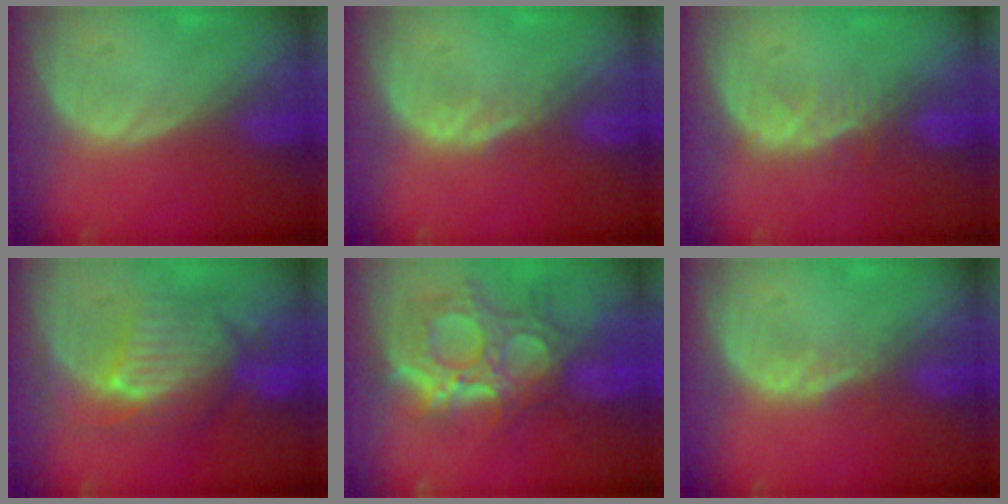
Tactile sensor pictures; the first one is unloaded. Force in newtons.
{"total": 1.4, "press": 1.4, "slide": 0.1}
{"total": 3.7, "press": 3.3, "slide": 1.6}
{"total": 9.1, "press": 8.7, "slide": 2.6}
{"total": 12.1, "press": 10.8, "slide": 5.5}
{"total": 1.4, "press": 1.4, "slide": 0.1}